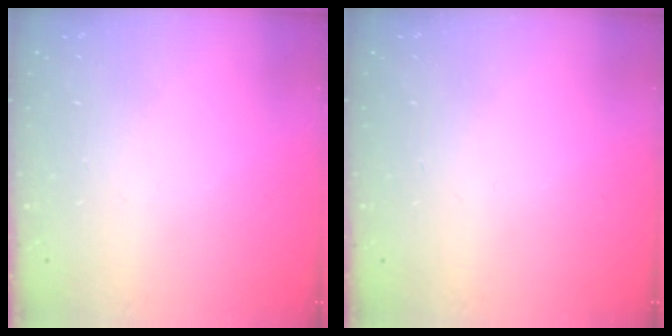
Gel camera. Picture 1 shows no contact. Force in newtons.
{"total": 0.0}